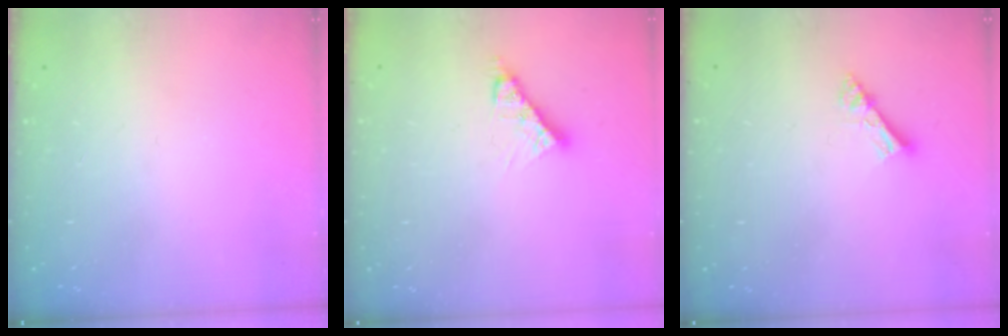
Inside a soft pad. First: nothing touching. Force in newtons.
{"total": 6.6, "press": 6.6, "slide": 0.4}
{"total": 5.0, "press": 5.0, "slide": 0.3}